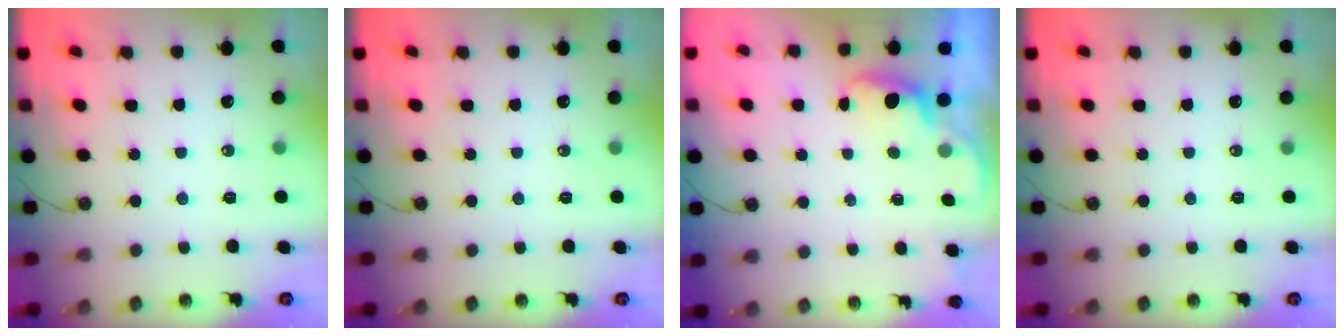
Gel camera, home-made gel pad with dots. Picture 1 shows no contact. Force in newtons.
{"total": 0.0}
{"total": 1.0, "press": 0.7, "slide": 0.7}
{"total": 0.0}